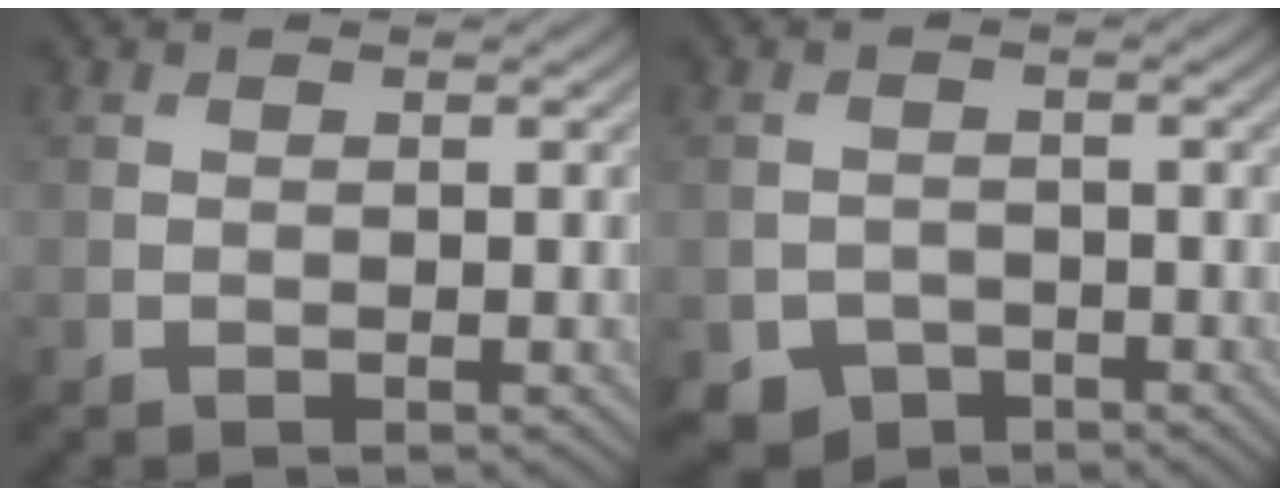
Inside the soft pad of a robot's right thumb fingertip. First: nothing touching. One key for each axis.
{"total": 3.1, "fx": -2.1, "fy": 2.2, "fz": 0.8, "tx": -0.016, "ty": -0.010, "tz": -0.040}